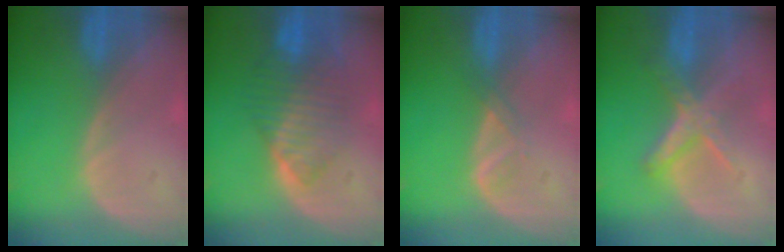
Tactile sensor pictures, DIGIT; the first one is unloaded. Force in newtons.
{"total": 7.8, "press": 7.4, "slide": 2.3}
{"total": 1.8, "press": 1.7, "slide": 0.3}
{"total": 6.2, "press": 5.5, "slide": 2.7}